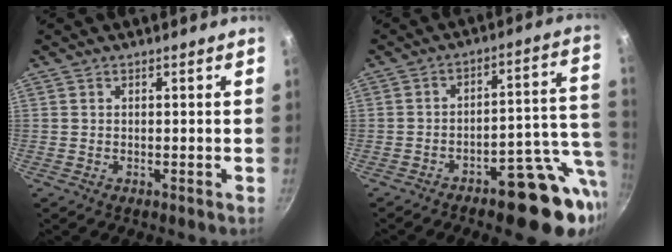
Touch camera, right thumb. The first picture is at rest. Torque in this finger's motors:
{"motor_torque": [2.38, 1.28, 1.04, -1.21, 0.24]}